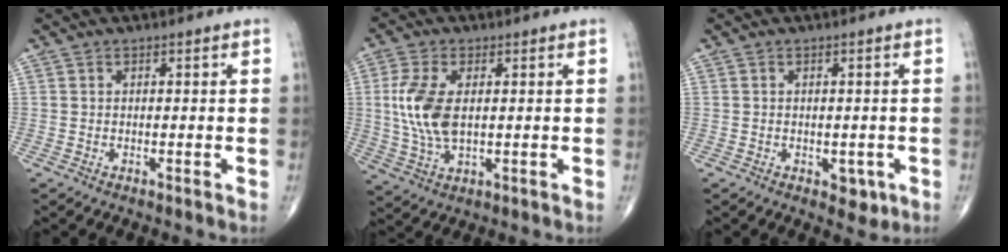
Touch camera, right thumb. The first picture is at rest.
{"total": 10.0, "force": [1.0, 5.2, 8.5], "torque": [-0.193, -0.006, 0.025]}
{"total": 3.0, "force": [-1.0, 2.0, 2.1], "torque": [-0.009, 0.000, -0.007]}